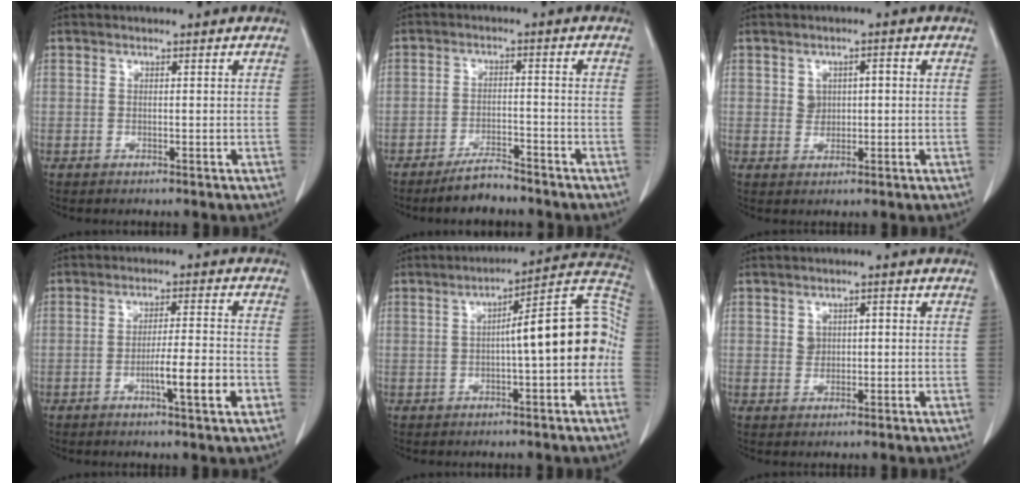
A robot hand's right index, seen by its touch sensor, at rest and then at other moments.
{"total": 4.7, "force": [-4.2, 1.0, 1.9], "torque": [-0.037, -0.005, -0.074]}
{"total": 2.9, "force": [0.5, 2.1, 1.9], "torque": [-0.029, 0.012, 0.013]}
{"total": 7.2, "force": [-2.7, 0.0, 6.7], "torque": [-0.102, -0.005, -0.043]}
{"total": 13.8, "force": [-0.8, 2.0, 13.6], "torque": [-0.177, 0.044, -0.015]}
{"total": 2.4, "force": [0.4, 1.9, 1.5], "torque": [-0.023, 0.010, 0.009]}